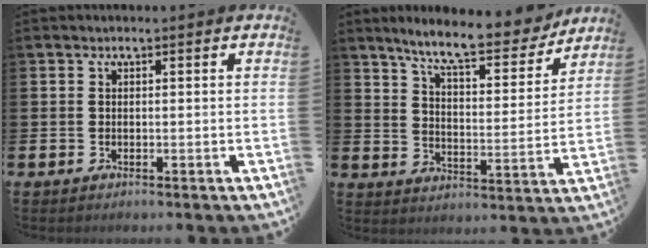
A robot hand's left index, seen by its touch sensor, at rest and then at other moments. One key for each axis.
{"total": 9.3, "fx": 8.3, "fy": 1.6, "fz": 3.8, "tx": -0.091, "ty": -0.048, "tz": 0.143}